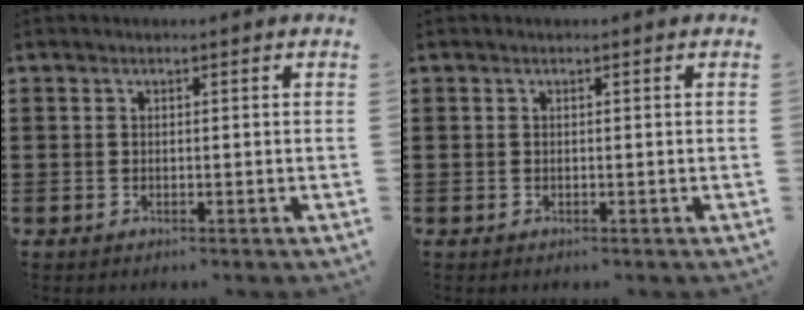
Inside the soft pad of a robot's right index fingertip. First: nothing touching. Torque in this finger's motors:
{"motor_torque": [-0.09, 1.69, 0.00, -0.01]}